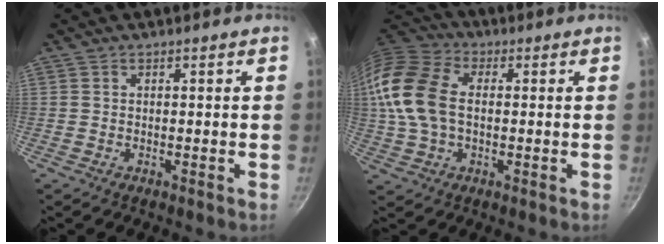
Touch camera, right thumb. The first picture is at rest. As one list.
[{"total": 16.1, "force": [0.9, 10.6, 12.1], "torque": [-0.238, 0.024, 0.005]}]